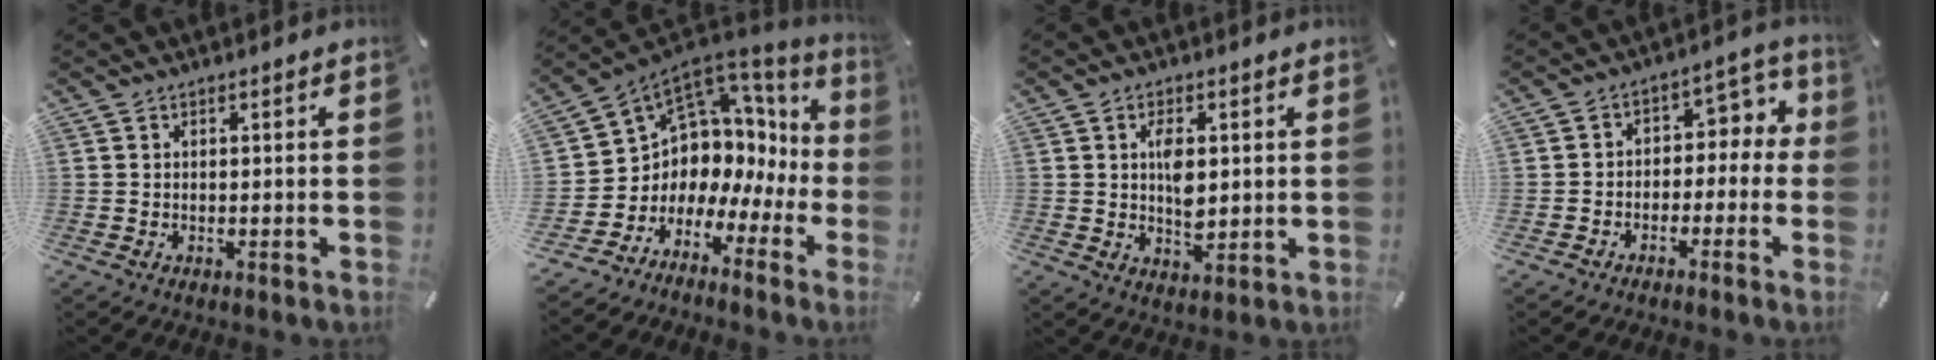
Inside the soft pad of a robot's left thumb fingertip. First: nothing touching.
{"total": 5.8, "force": [2.7, 5.0, -0.8], "torque": [-0.018, -0.075, 0.058]}
{"total": 6.2, "force": [1.0, 3.5, 5.1], "torque": [-0.088, -0.003, 0.009]}
{"total": 6.1, "force": [-1.0, 5.0, 3.3], "torque": [-0.046, 0.016, -0.025]}